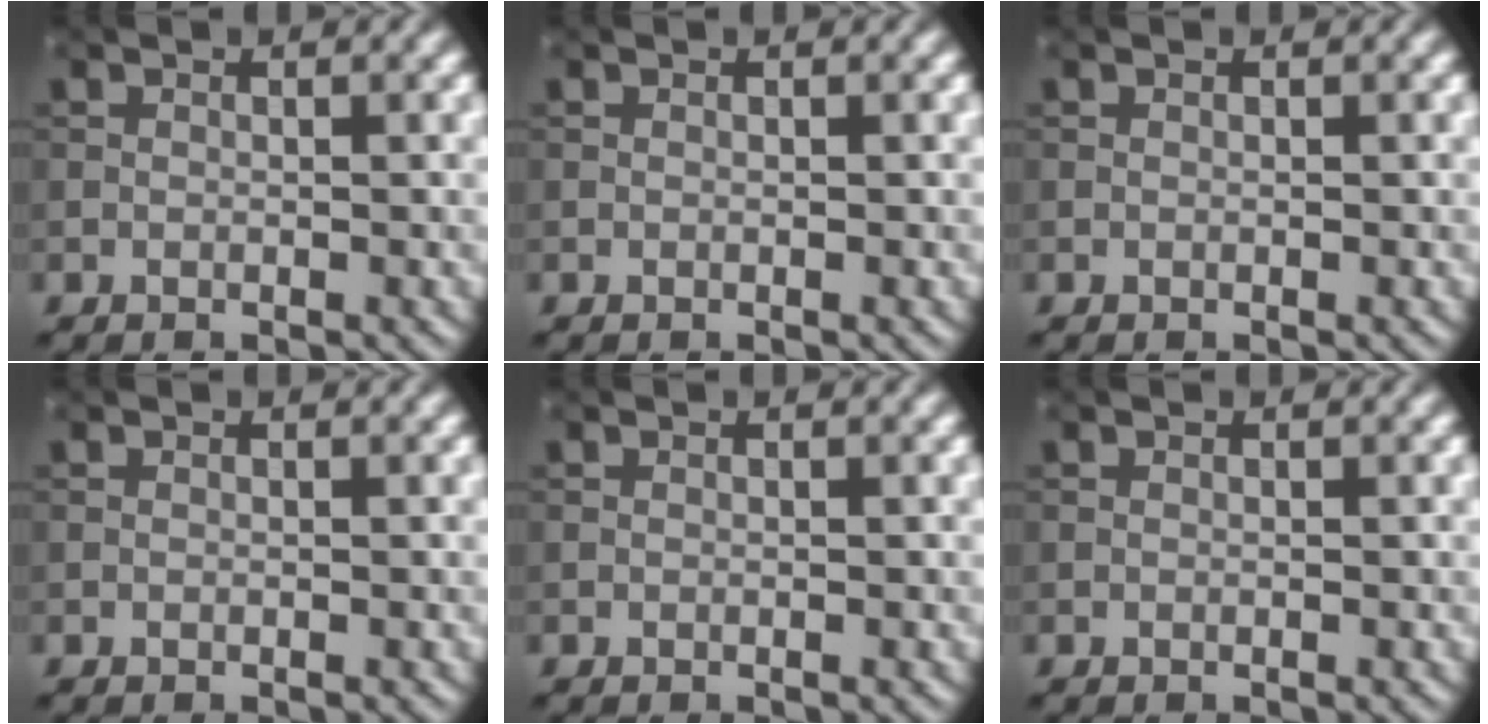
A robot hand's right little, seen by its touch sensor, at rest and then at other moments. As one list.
[{"total": 0.0}, {"total": 0.0}, {"total": 0.0}, {"total": 0.0}, {"total": 0.0}]